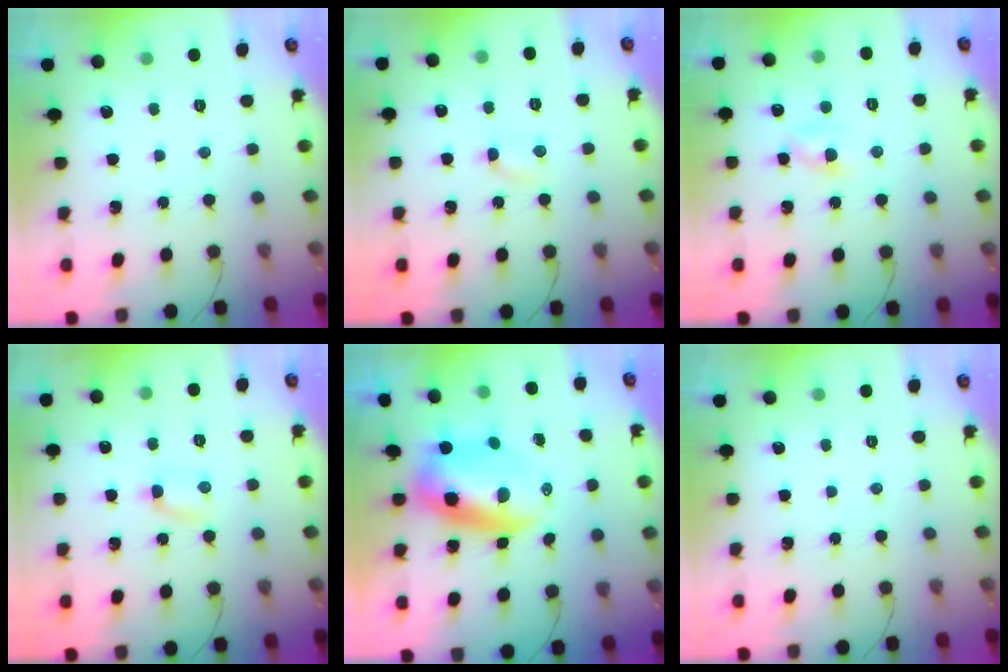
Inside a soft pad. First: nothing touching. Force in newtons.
{"total": 2.7, "press": 2.6, "slide": 0.8}
{"total": 2.8, "press": 2.6, "slide": 1.1}
{"total": 2.6, "press": 2.5, "slide": 0.9}
{"total": 9.1, "press": 8.8, "slide": 2.4}
{"total": 0.0}